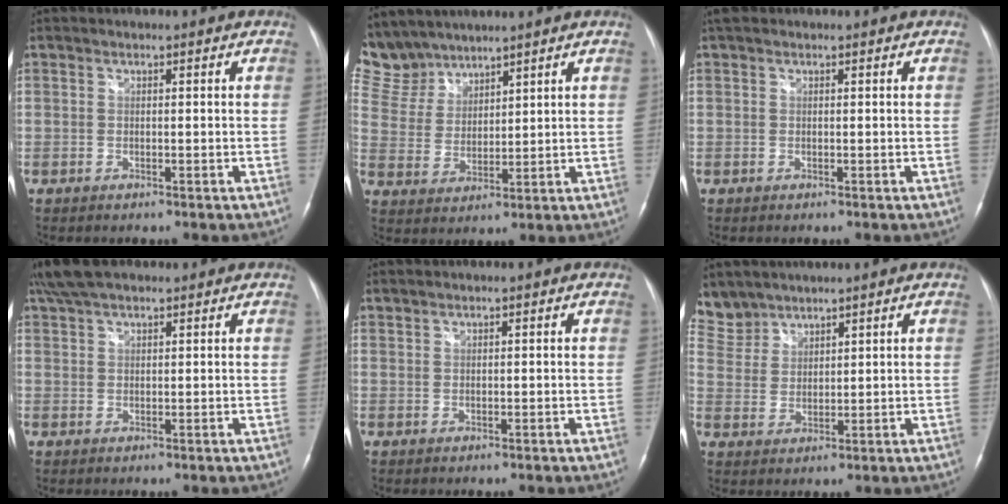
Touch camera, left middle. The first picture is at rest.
{"total": 9.2, "force": [8.5, 3.5, 0.2], "torque": [-0.018, 0.013, 0.190]}
{"total": 1.2, "force": [0.9, 0.5, 0.5], "torque": [-0.015, 0.018, 0.016]}
{"total": 6.4, "force": [5.1, 1.9, 3.3], "torque": [-0.071, 0.027, 0.097]}
{"total": 0.8, "force": [0.8, 0.0, 0.1], "torque": [-0.008, 0.009, 0.022]}
{"total": 6.6, "force": [6.0, 2.7, -0.2], "torque": [-0.001, 0.009, 0.134]}